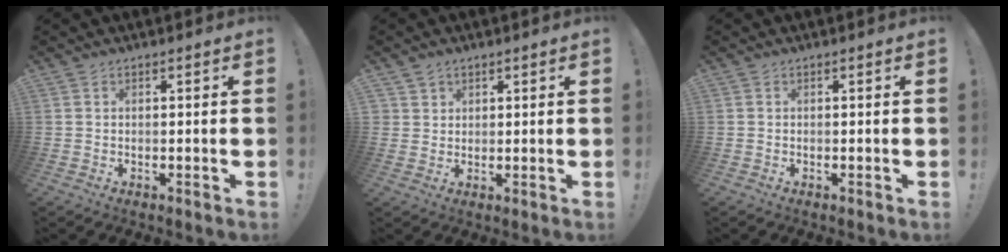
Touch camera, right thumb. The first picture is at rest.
{"total": 2.6, "force": [1.6, 2.1, 0.1], "torque": [-0.002, -0.007, 0.030]}
{"total": 0.0}